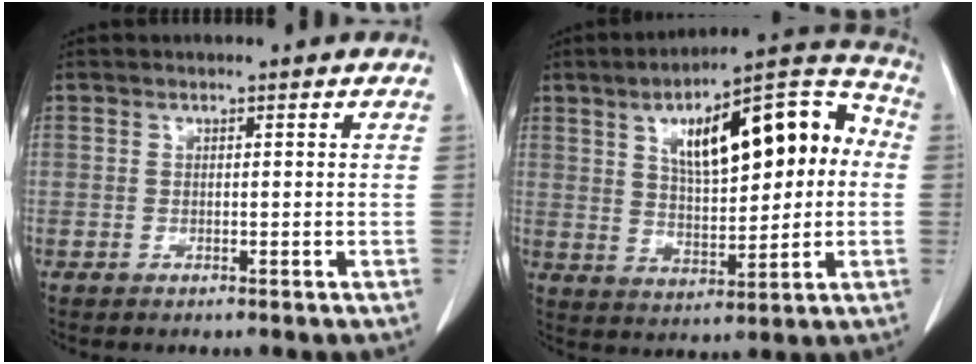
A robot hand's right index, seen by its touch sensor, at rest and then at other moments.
{"total": 18.4, "force": [3.7, 6.2, 16.9], "torque": [-0.248, 0.043, 0.059]}